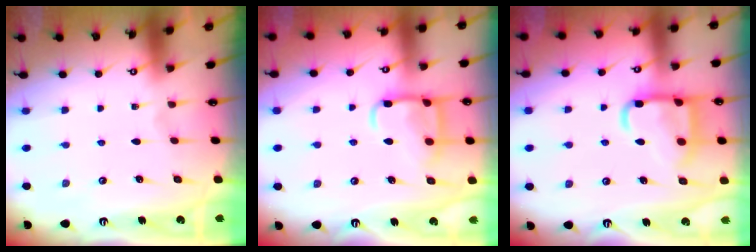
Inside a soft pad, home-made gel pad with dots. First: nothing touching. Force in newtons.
{"total": 12.6, "press": 12.5, "slide": 1.3}
{"total": 15.8, "press": 15.7, "slide": 1.6}